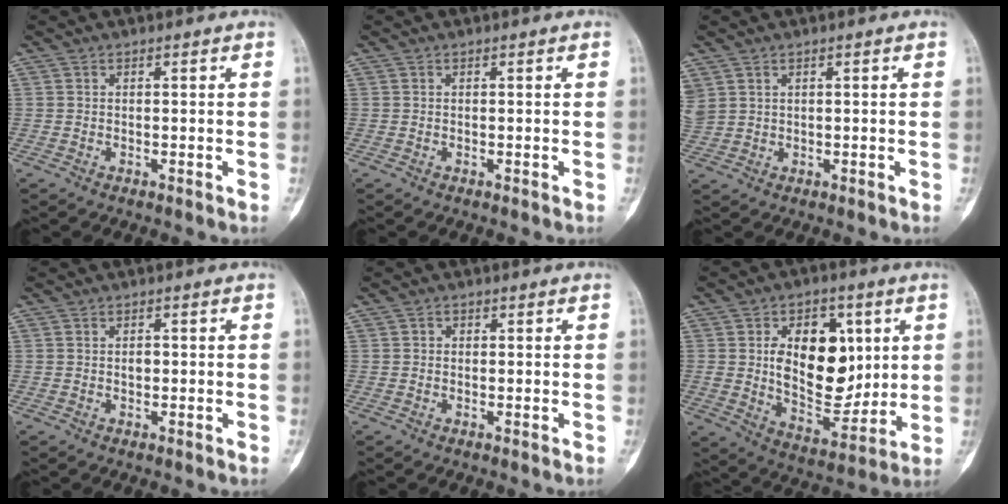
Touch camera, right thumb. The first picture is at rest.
{"total": 0.0}
{"total": 4.0, "force": [2.2, 2.7, 1.9], "torque": [-0.055, 0.004, 0.058]}
{"total": 1.1, "force": [-0.1, 0.7, 0.8], "torque": [-0.006, 0.001, -0.001]}
{"total": 0.8, "force": [0.0, 0.8, 0.2], "torque": [0.003, 0.002, -0.003]}
{"total": 17.8, "force": [3.5, 11.0, 13.5], "torque": [-0.152, -0.021, 0.067]}